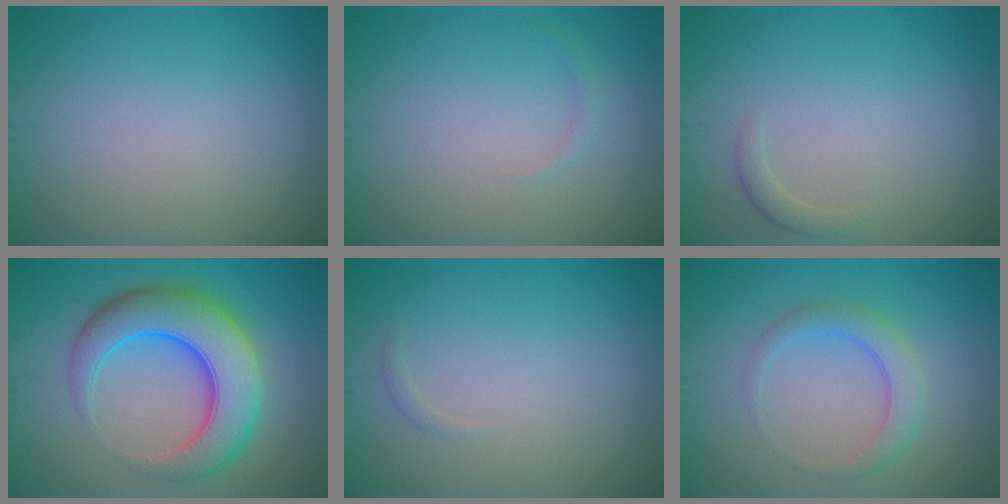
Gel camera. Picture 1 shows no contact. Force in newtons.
{"total": 0.6, "press": 0.6, "slide": 0.0}
{"total": 1.0, "press": 1.0, "slide": 0.0}
{"total": 8.7, "press": 8.7, "slide": 0.3}
{"total": 0.5, "press": 0.5, "slide": 0.0}
{"total": 2.8, "press": 2.8, "slide": 0.1}